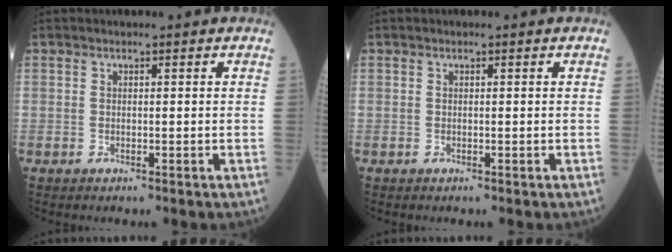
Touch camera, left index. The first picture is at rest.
{"total": 0.0}